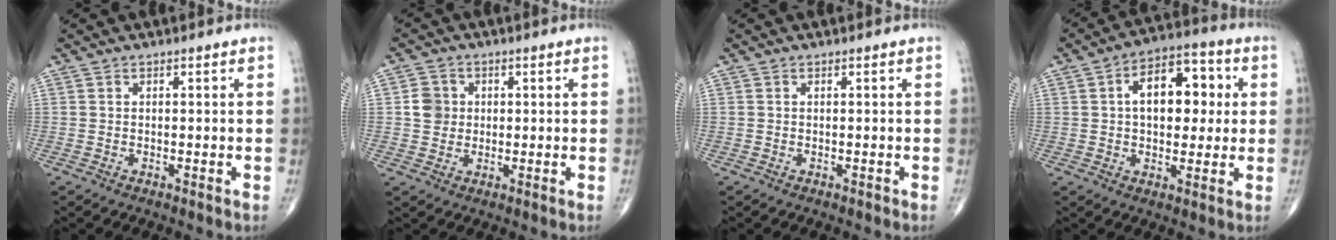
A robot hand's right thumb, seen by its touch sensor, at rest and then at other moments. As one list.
[{"total": 3.5, "force": [0.3, 3.3, 1.4], "torque": [-0.008, 0.003, 0.002]}, {"total": 0.0}, {"total": 13.4, "force": [2.3, 7.9, 10.5], "torque": [-0.120, 0.020, 0.029]}]